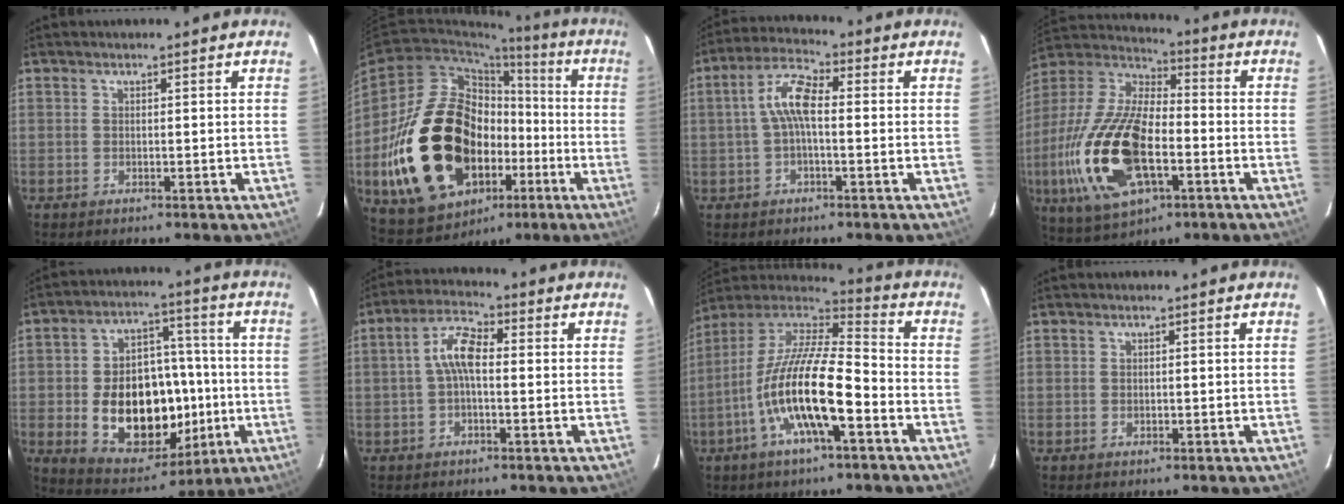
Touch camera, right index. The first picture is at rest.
{"total": 28.6, "force": [-5.0, 19.4, 20.4], "torque": [-0.418, 0.019, -0.047]}
{"total": 6.9, "force": [-0.1, 2.3, 6.4], "torque": [-0.137, 0.023, -0.005]}
{"total": 23.2, "force": [-6.3, 10.9, 19.5], "torque": [-0.427, -0.022, -0.111]}
{"total": 20.5, "force": [-3.4, 13.8, 14.8], "torque": [-0.280, 0.021, -0.025]}
{"total": 6.6, "force": [-0.2, 2.6, 6.1], "torque": [-0.128, 0.023, -0.008]}
{"total": 18.4, "force": [-6.8, 4.7, 16.5], "torque": [-0.311, -0.017, -0.135]}
{"total": 0.5, "force": [0.0, 0.5, 0.2], "torque": [0.001, 0.001, 0.000]}